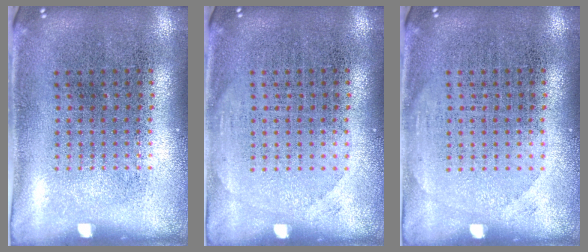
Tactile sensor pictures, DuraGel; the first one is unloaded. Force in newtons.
{"total": 0.8, "press": 0.8, "slide": 0.2}
{"total": 0.8, "press": 0.8, "slide": 0.2}